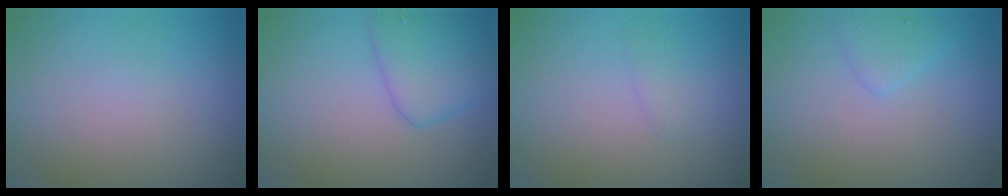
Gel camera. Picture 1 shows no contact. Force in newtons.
{"total": 3.7, "press": 3.7, "slide": 0.1}
{"total": 1.0, "press": 1.0, "slide": 0.1}
{"total": 1.5, "press": 1.5, "slide": 0.1}